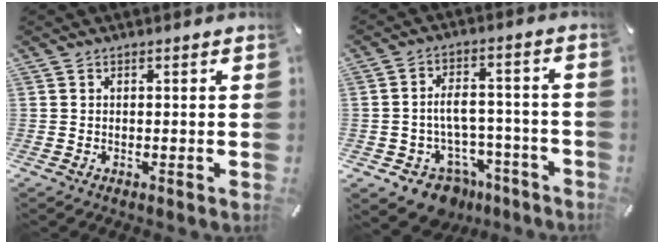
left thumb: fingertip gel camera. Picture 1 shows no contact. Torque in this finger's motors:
{"motor_torque": [1.20, 1.96, 0.50, 0.47, 0.02]}